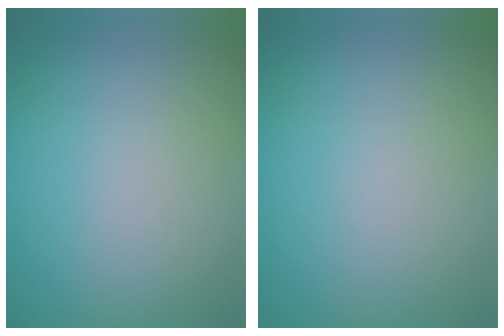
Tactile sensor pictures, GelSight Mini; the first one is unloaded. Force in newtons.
{"total": 0.0}